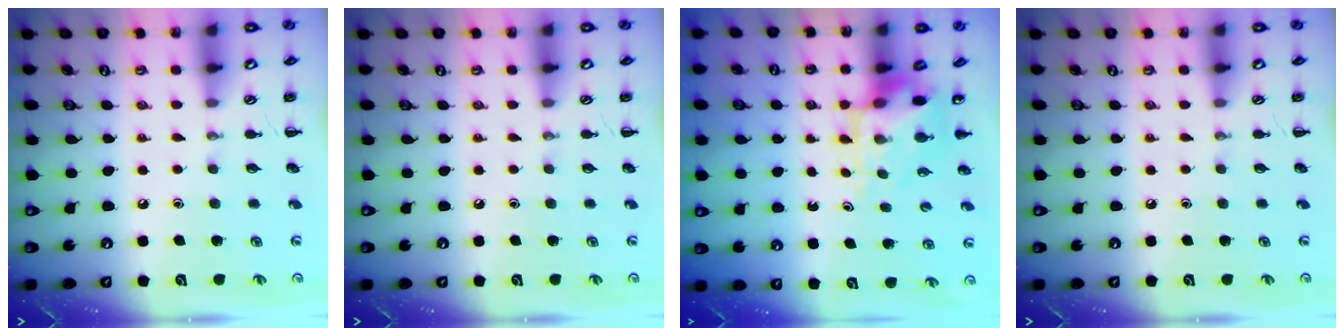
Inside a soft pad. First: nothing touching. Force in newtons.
{"total": 0.0}
{"total": 6.0, "press": 5.9, "slide": 1.3}
{"total": 0.0}